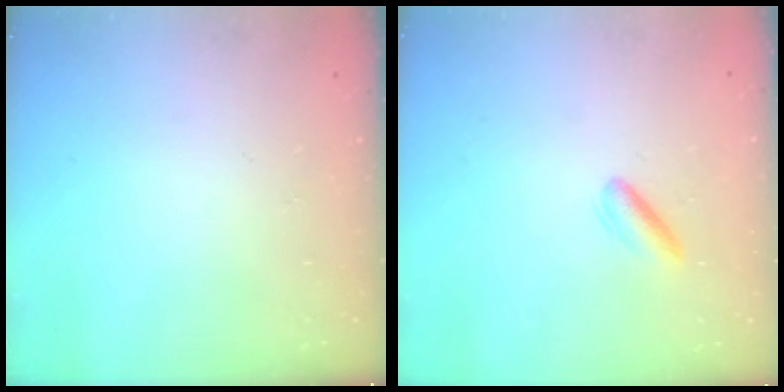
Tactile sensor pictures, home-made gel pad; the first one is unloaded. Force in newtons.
{"total": 2.7, "press": 2.6, "slide": 0.8}